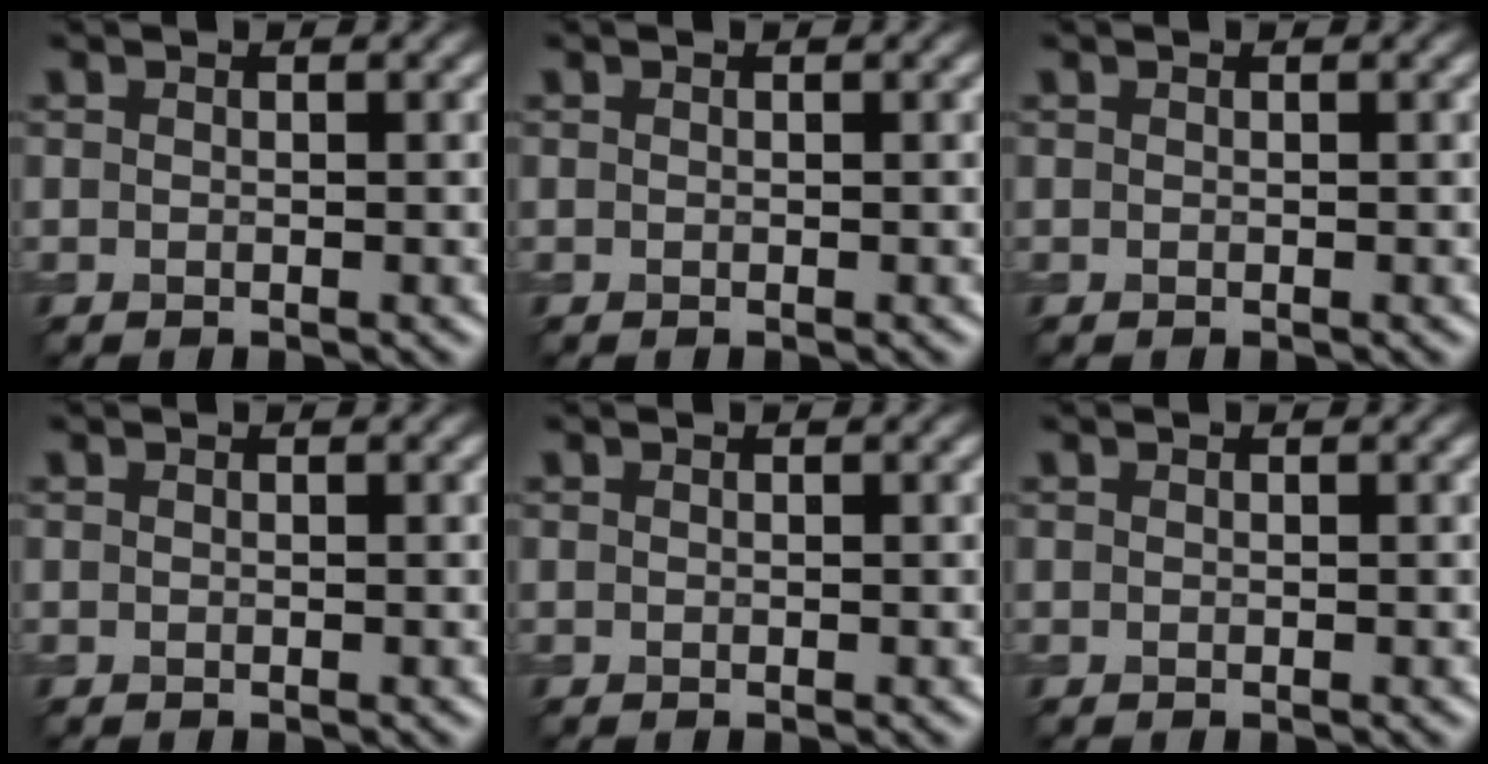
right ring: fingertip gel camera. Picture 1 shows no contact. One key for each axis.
{"total": 0.0}
{"total": 0.0}
{"total": 0.0}
{"total": 0.0}
{"total": 0.0}